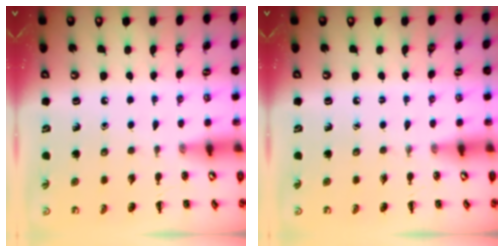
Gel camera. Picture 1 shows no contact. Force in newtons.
{"total": 0.0}